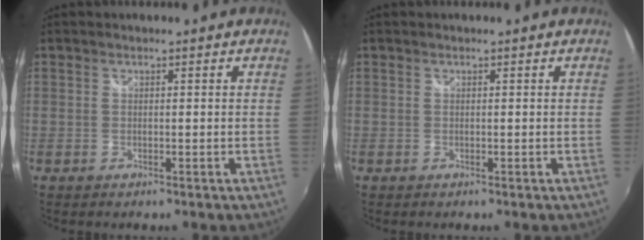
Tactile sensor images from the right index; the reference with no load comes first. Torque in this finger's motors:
{"motor_torque": [0.12, 0.12, -0.03, -0.01]}